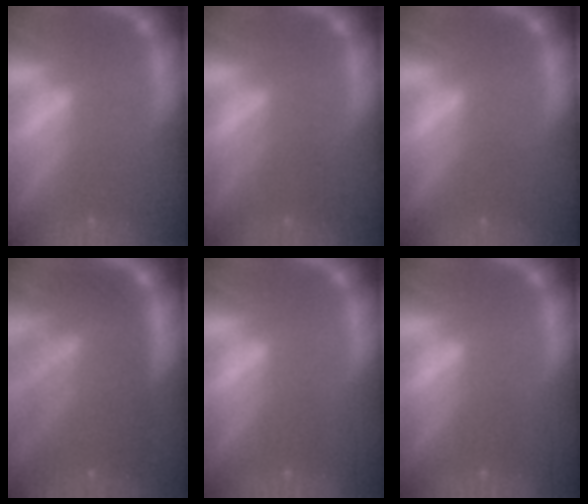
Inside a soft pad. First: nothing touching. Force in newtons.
{"total": 2.5}
{"total": 1.5}
{"total": 10.0}
{"total": 1.5}
{"total": 1.5}